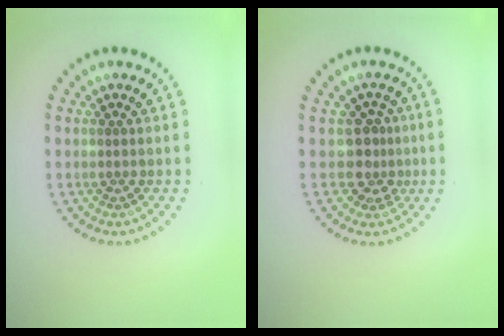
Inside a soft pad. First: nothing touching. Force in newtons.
{"total": 2.6, "press": 1.8, "slide": 1.9}